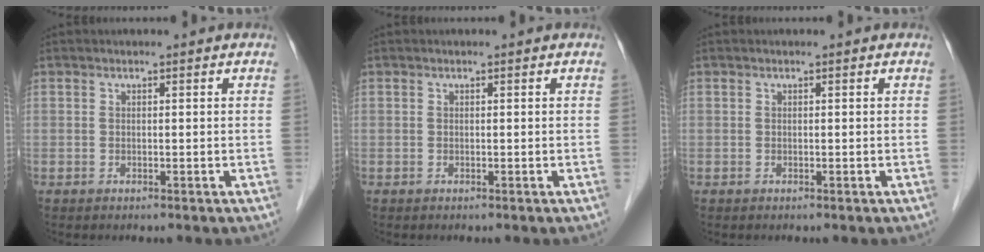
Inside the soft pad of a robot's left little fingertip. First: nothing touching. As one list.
[{"total": 0.0}, {"total": 0.0}]